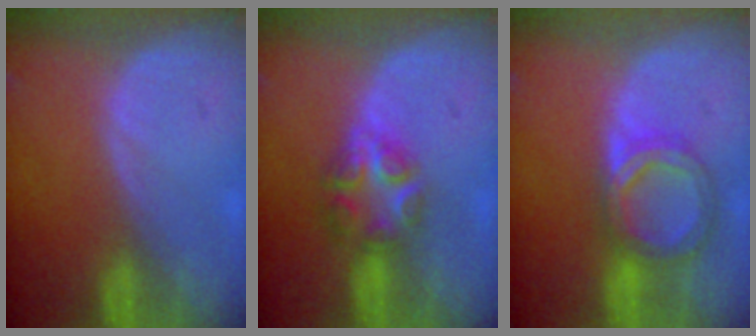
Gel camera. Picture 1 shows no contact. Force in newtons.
{"total": 6.1, "press": 5.4, "slide": 2.8}
{"total": 6.7, "press": 6.2, "slide": 2.6}